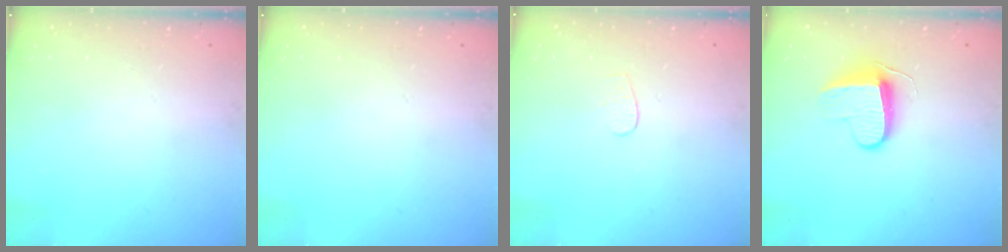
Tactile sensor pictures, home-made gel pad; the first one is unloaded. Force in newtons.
{"total": 0.0}
{"total": 3.5, "press": 3.5, "slide": 0.3}
{"total": 9.2, "press": 9.2, "slide": 0.7}